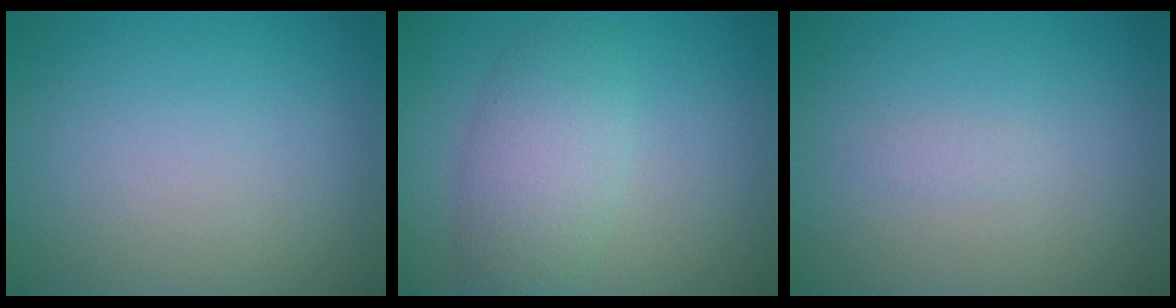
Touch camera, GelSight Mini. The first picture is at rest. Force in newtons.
{"total": 4.2, "press": 4.2, "slide": 0.3}
{"total": 0.5, "press": 0.5, "slide": 0.0}